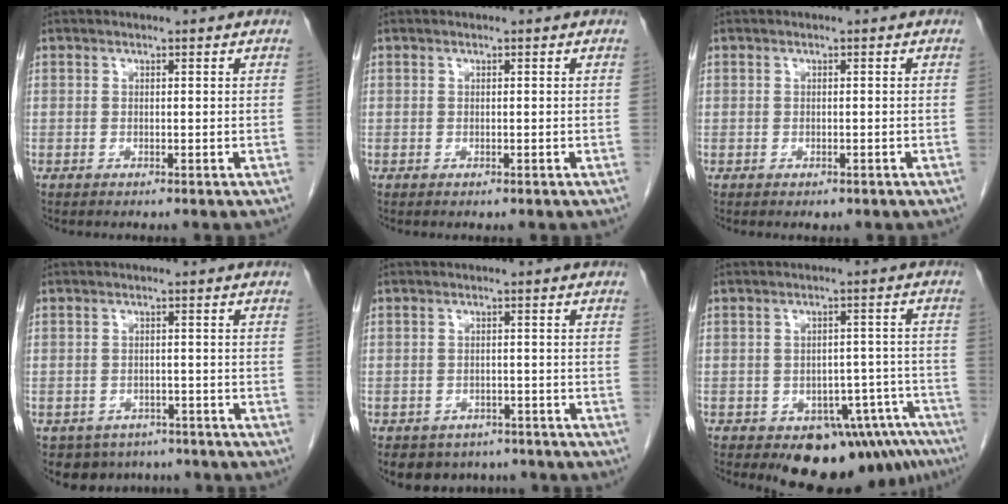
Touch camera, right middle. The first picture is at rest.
{"total": 0.0}
{"total": 1.1, "force": [-0.6, 0.8, 0.5], "torque": [-0.006, 0.001, -0.003]}
{"total": 6.6, "force": [-4.9, 4.3, 0.6], "torque": [-0.006, 0.007, -0.060]}
{"total": 6.6, "force": [-5.0, 4.1, 0.8], "torque": [-0.007, 0.008, -0.062]}
{"total": 12.4, "force": [-9.6, 5.7, 5.4], "torque": [-0.022, 0.029, -0.116]}